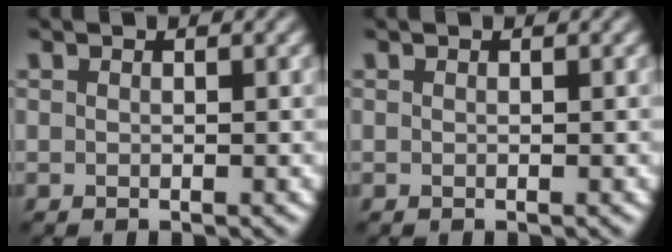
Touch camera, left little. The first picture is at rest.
{"total": 0.0}